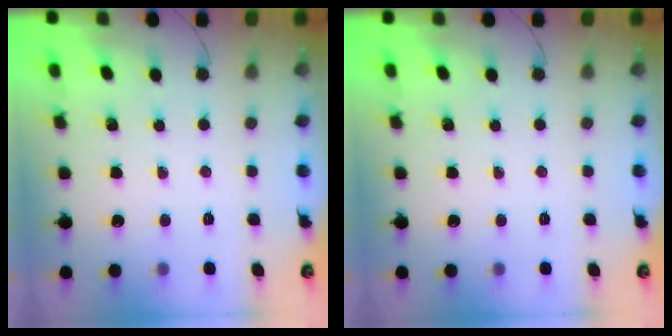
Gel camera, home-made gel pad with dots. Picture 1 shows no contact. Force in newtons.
{"total": 0.0}